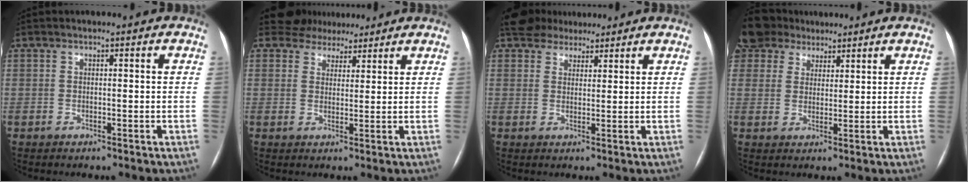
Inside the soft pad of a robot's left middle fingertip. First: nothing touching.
{"total": 6.1, "force": [5.4, 2.9, 0.1], "torque": [0.005, 0.013, 0.078]}
{"total": 5.9, "force": [5.0, 2.8, 1.3], "torque": [-0.019, 0.025, 0.083]}
{"total": 8.0, "force": [6.2, 5.0, 0.7], "torque": [-0.017, 0.027, 0.118]}